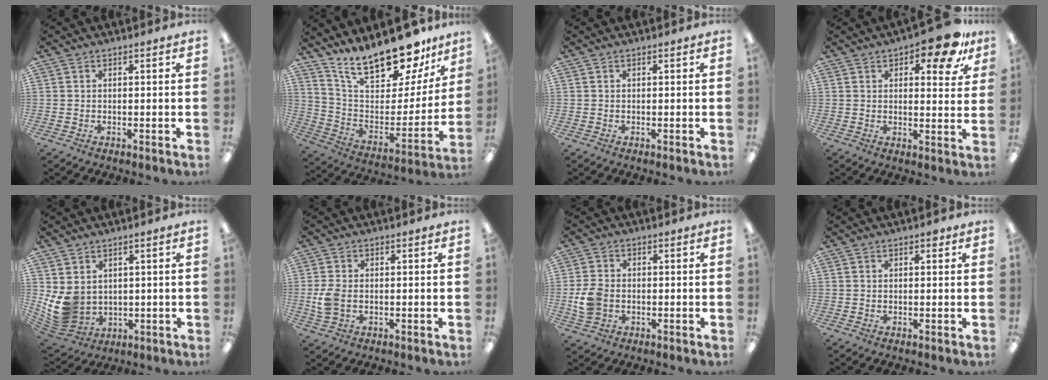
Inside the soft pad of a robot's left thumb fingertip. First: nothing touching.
{"total": 21.2, "force": [17.5, 7.1, 9.6], "torque": [-0.160, -0.125, 0.303]}
{"total": 0.0}
{"total": 11.2, "force": [6.9, 4.5, 7.5], "torque": [-0.087, -0.033, 0.110]}
{"total": 8.7, "force": [1.8, 7.4, 4.3], "torque": [-0.114, -0.014, 0.041]}
{"total": 5.0, "force": [-0.5, 3.3, 3.8], "torque": [-0.078, -0.002, -0.012]}
{"total": 6.7, "force": [-1.1, 5.3, 4.1], "torque": [-0.081, 0.006, -0.019]}
{"total": 1.1, "force": [0.8, 0.6, 0.6], "torque": [-0.005, -0.001, 0.011]}